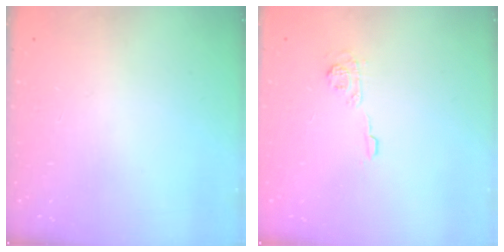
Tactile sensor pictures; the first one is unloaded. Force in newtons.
{"total": 5.1, "press": 5.0, "slide": 1.0}